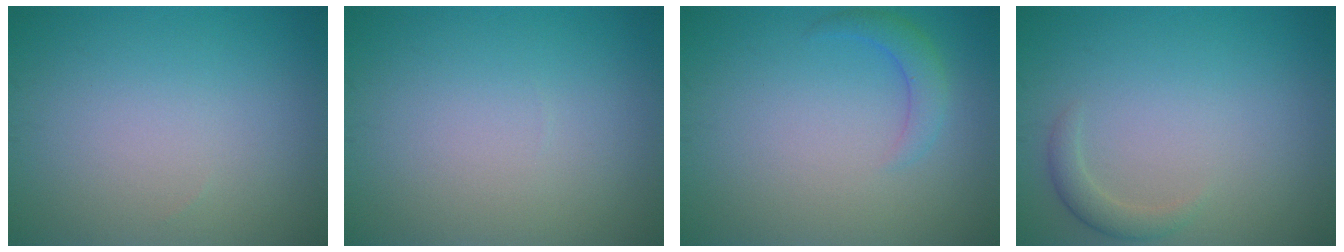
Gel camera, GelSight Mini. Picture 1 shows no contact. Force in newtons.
{"total": 0.0}
{"total": 2.0, "press": 2.0, "slide": 0.2}
{"total": 1.6, "press": 1.6, "slide": 0.1}